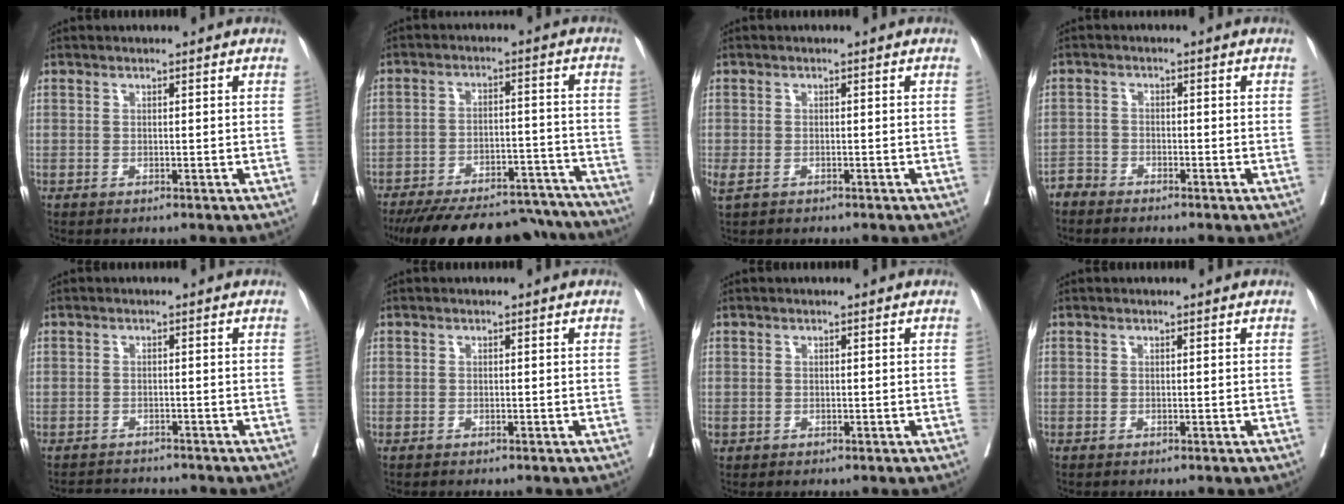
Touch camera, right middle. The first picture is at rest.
{"total": 25.3, "force": [-22.3, 7.2, 9.4], "torque": [-0.136, -0.007, -0.300]}
{"total": 2.2, "force": [-1.3, 1.0, 1.4], "torque": [-0.038, -0.005, -0.021]}
{"total": 2.0, "force": [-2.0, 0.3, -0.3], "torque": [0.012, -0.003, -0.042]}
{"total": 3.7, "force": [-3.6, 0.8, -0.1], "torque": [0.007, -0.008, -0.058]}
{"total": 0.0}
{"total": 0.6, "force": [-0.1, 0.5, 0.2], "torque": [0.000, 0.004, -0.002]}
{"total": 0.0}